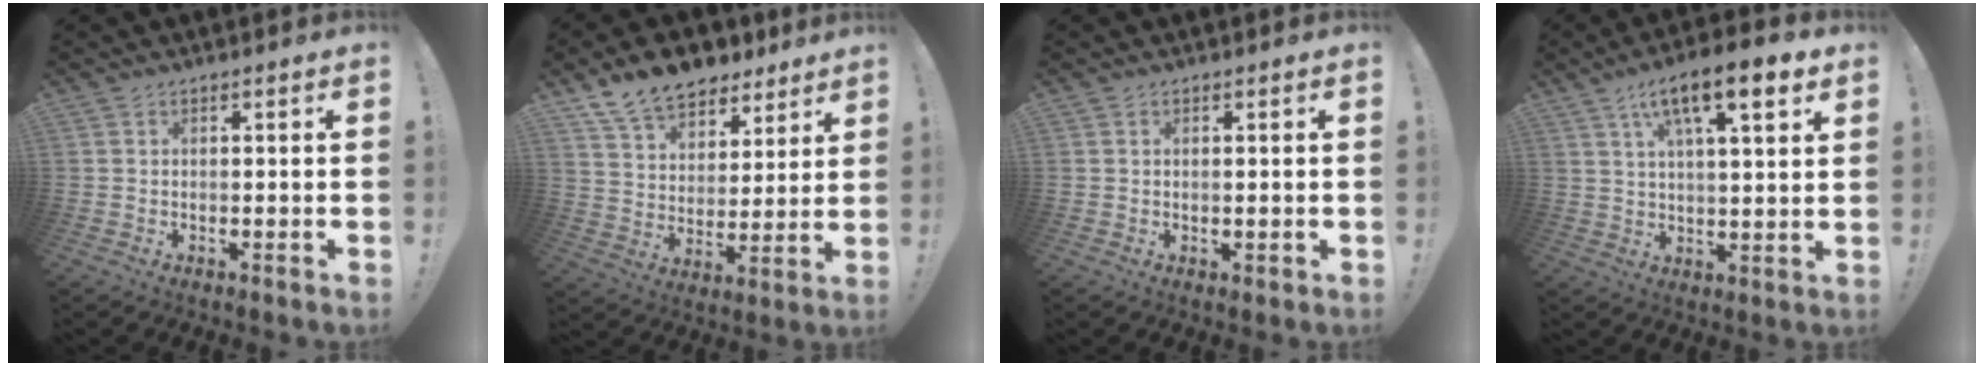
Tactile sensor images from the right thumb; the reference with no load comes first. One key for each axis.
{"total": 13.2, "fx": 10.6, "fy": 6.9, "fz": 3.9, "tx": -0.065, "ty": -0.080, "tz": 0.198}
{"total": 0.6, "fx": 0.4, "fy": 0.3, "fz": 0.3, "tx": 0.002, "ty": -0.002, "tz": 0.006}
{"total": 13.5, "fx": 7.2, "fy": 3.6, "fz": 10.9, "tx": -0.167, "ty": -0.028, "tz": 0.111}